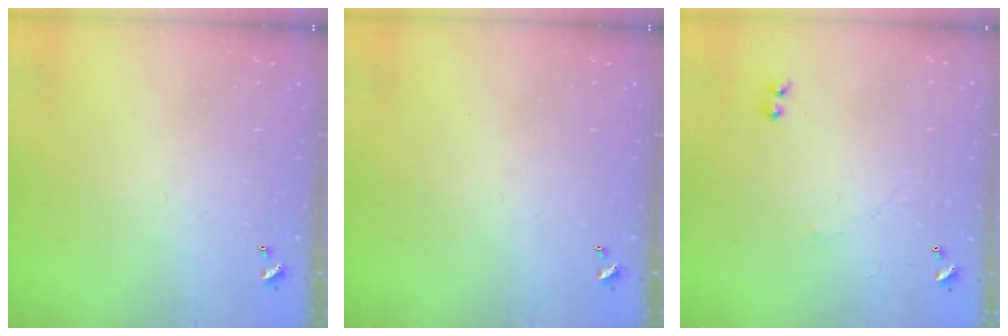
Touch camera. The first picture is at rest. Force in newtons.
{"total": 0.0}
{"total": 1.2, "press": 1.2, "slide": 0.3}